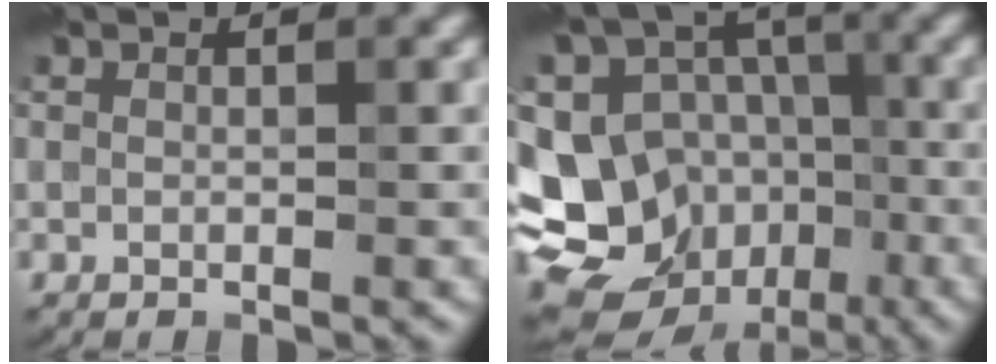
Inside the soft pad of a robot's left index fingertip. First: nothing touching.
{"total": 18.0, "force": [-5.0, 15.7, 7.1], "torque": [-0.172, -0.009, -0.080]}